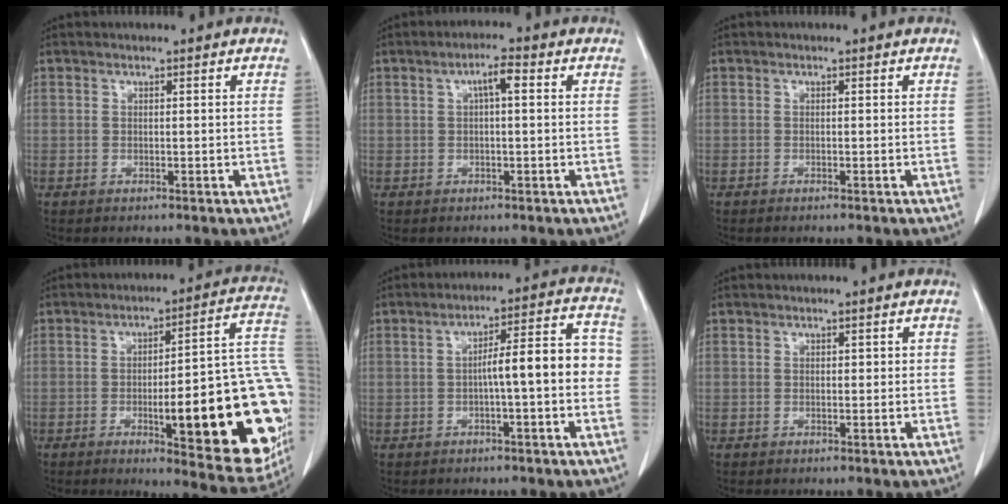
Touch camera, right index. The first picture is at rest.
{"total": 3.5, "force": [0.9, 0.7, 3.3], "torque": [-0.057, 0.013, 0.014]}
{"total": 0.0}
{"total": 25.0, "force": [-5.1, 4.9, 24.0], "torque": [-0.222, 0.018, -0.055]}
{"total": 9.2, "force": [-0.8, 1.5, 9.0], "torque": [-0.121, 0.039, -0.013]}
{"total": 1.2, "force": [0.2, 0.7, 0.9], "torque": [-0.013, 0.007, 0.004]}